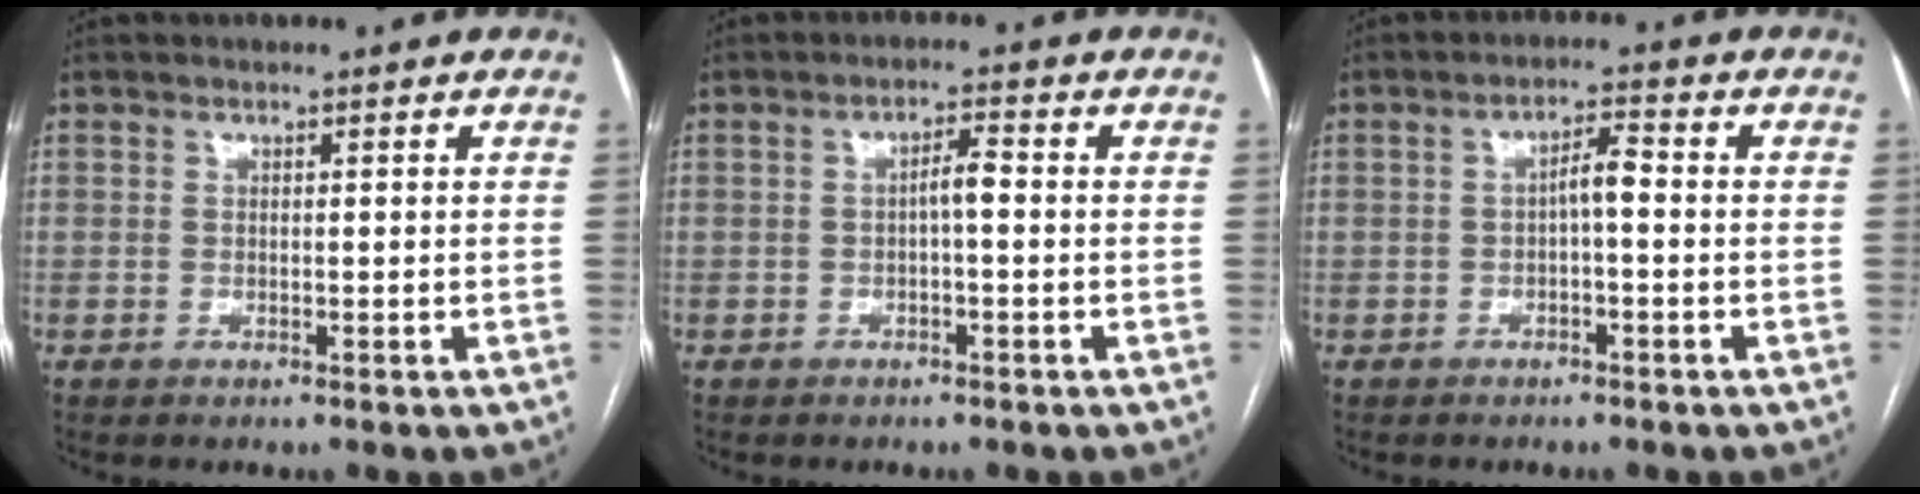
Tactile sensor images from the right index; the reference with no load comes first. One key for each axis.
{"total": 2.6, "fx": -0.3, "fy": 0.5, "fz": 2.5, "tx": -0.040, "ty": 0.006, "tz": -0.006}
{"total": 3.2, "fx": -0.4, "fy": 0.7, "fz": 3.1, "tx": -0.050, "ty": 0.012, "tz": -0.006}